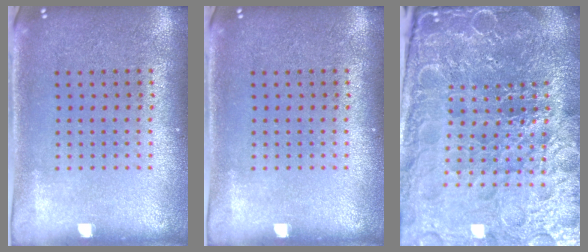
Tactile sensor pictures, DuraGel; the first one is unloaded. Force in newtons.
{"total": 0.0}
{"total": 6.3, "press": 5.7, "slide": 2.8}